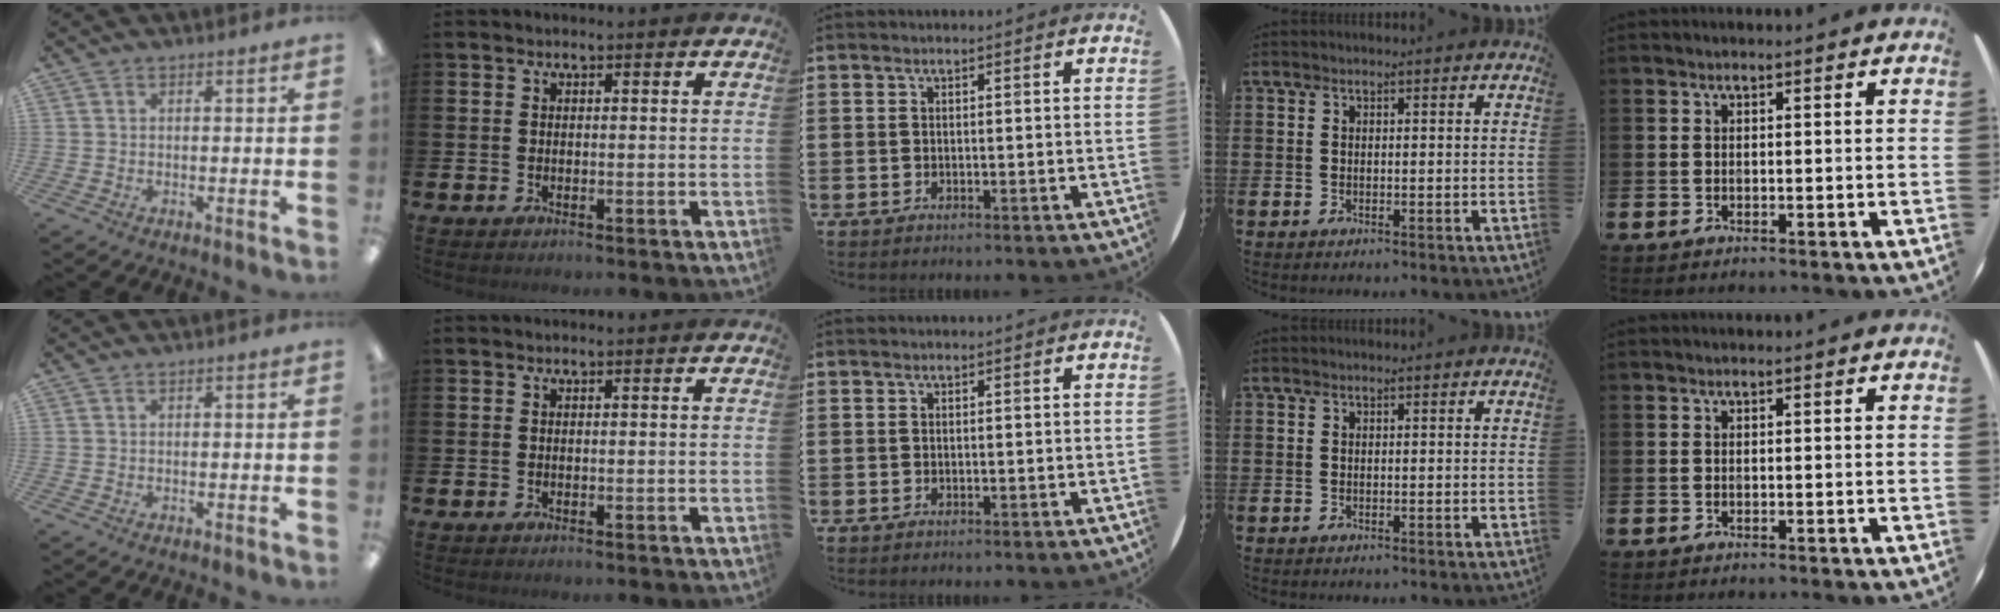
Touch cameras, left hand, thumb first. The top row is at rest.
{}